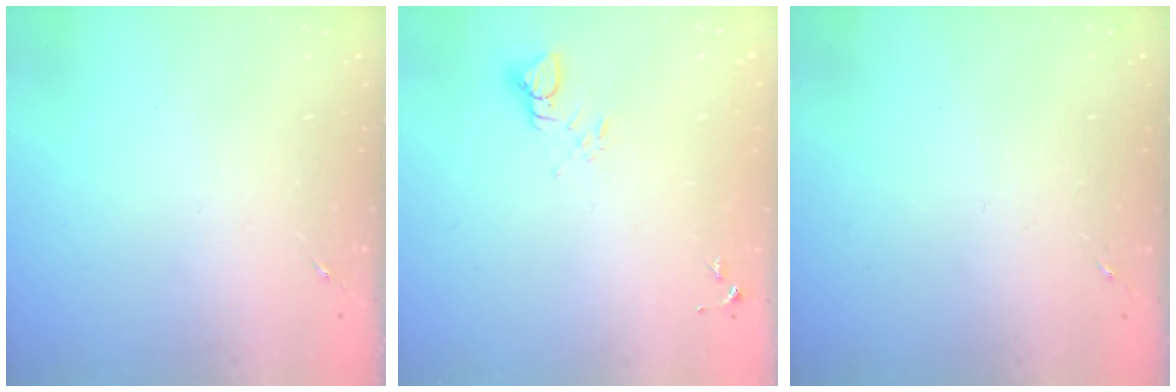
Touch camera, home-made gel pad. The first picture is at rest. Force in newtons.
{"total": 3.8, "press": 3.8, "slide": 0.2}
{"total": 0.0}